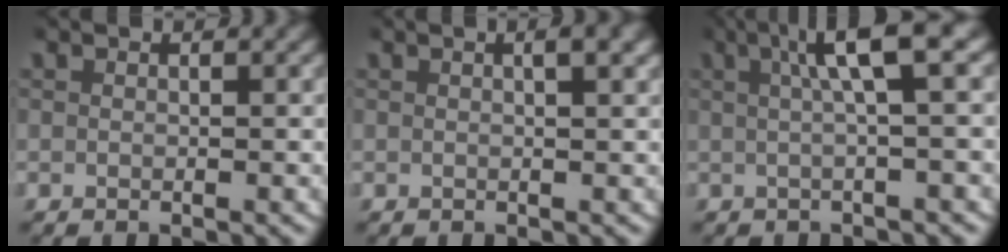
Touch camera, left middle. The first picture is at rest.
{"total": 2.4, "force": [1.0, 0.5, 2.1], "torque": [-0.028, 0.015, 0.012]}
{"total": 5.4, "force": [1.9, 0.9, 5.0], "torque": [-0.076, 0.024, 0.018]}